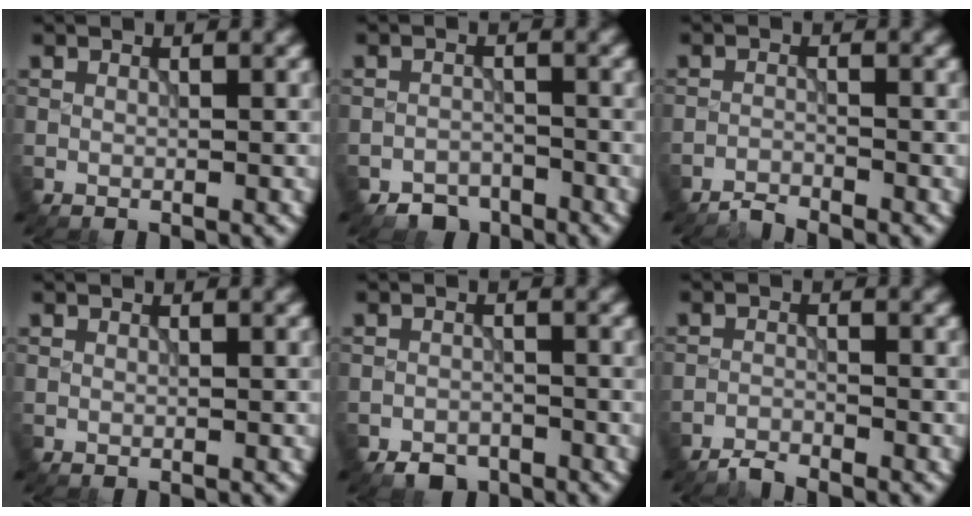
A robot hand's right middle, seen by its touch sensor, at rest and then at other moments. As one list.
[{"total": 2.7, "force": [-2.3, 1.4, 0.2], "torque": [0.008, 0.002, -0.042]}, {"total": 1.6, "force": [-1.6, 0.1, 0.1], "torque": [0.002, 0.001, -0.037]}, {"total": 0.0}, {"total": 2.3, "force": [-1.9, 1.2, 0.4], "torque": [-0.002, -0.001, -0.037]}, {"total": 1.8, "force": [-1.7, 0.2, 0.2], "torque": [-0.001, 0.001, -0.039]}]